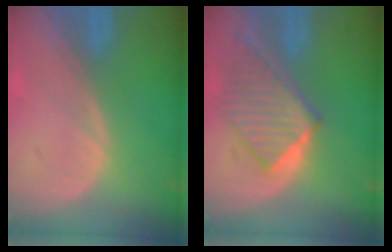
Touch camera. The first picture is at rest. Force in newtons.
{"total": 7.6, "press": 7.5, "slide": 1.1}